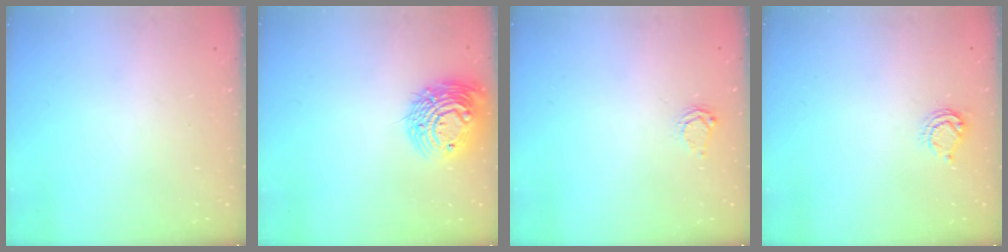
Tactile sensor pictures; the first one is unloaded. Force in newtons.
{"total": 14.7, "press": 14.6, "slide": 1.4}
{"total": 3.5, "press": 3.5, "slide": 0.4}
{"total": 6.2, "press": 6.2, "slide": 0.5}